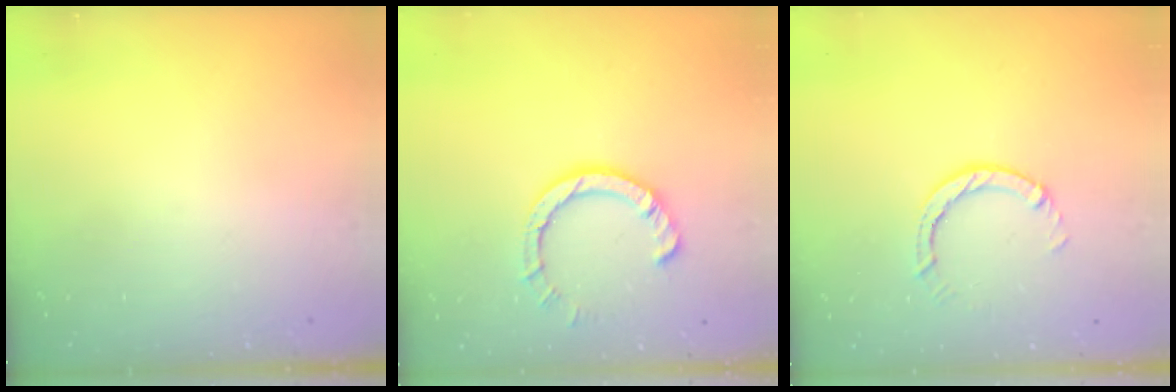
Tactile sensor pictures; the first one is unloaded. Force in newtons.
{"total": 7.5, "press": 7.4, "slide": 0.9}
{"total": 2.9, "press": 2.9, "slide": 0.5}